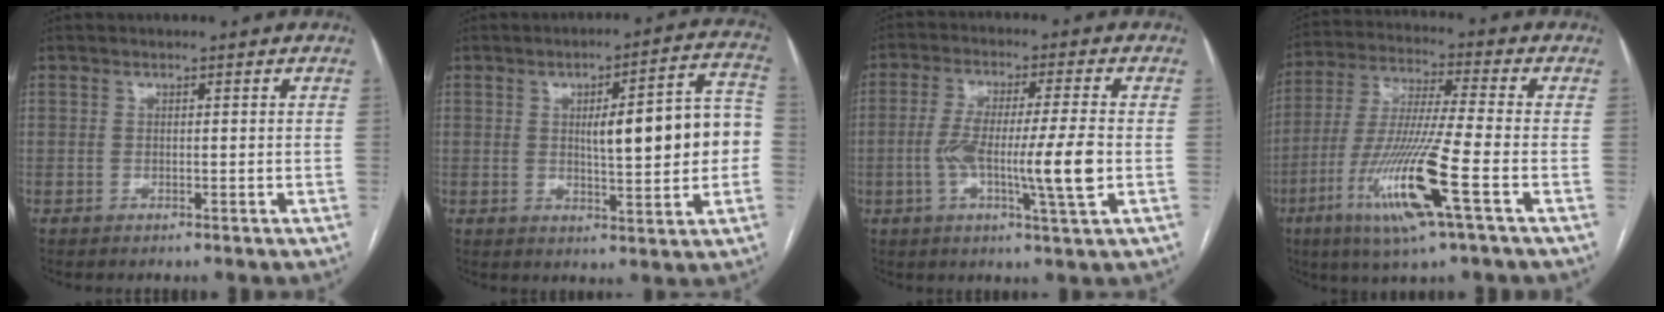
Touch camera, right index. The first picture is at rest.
{"total": 13.2, "force": [0.3, 2.5, 12.9], "torque": [-0.171, 0.030, 0.009]}
{"total": 11.0, "force": [-1.7, 0.0, 10.9], "torque": [-0.195, -0.002, -0.034]}
{"total": 15.1, "force": [-5.9, -0.3, 13.9], "torque": [-0.285, -0.022, -0.111]}